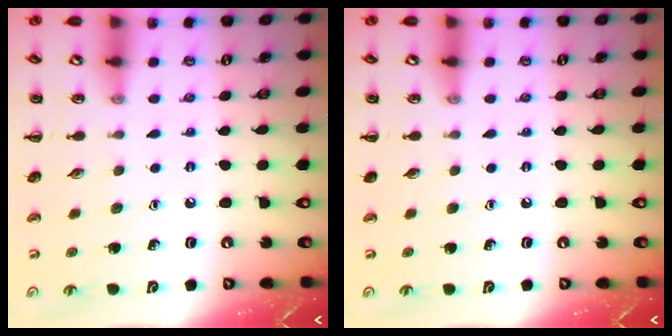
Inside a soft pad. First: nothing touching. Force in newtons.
{"total": 0.0}